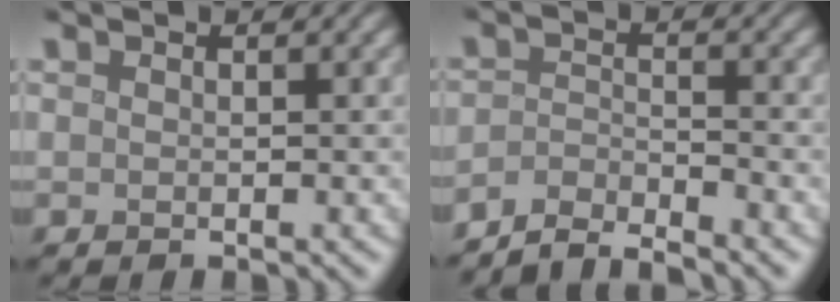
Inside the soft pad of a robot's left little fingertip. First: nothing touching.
{"total": 3.5, "force": [-3.2, 0.5, 1.1], "torque": [-0.014, 0.004, -0.070]}